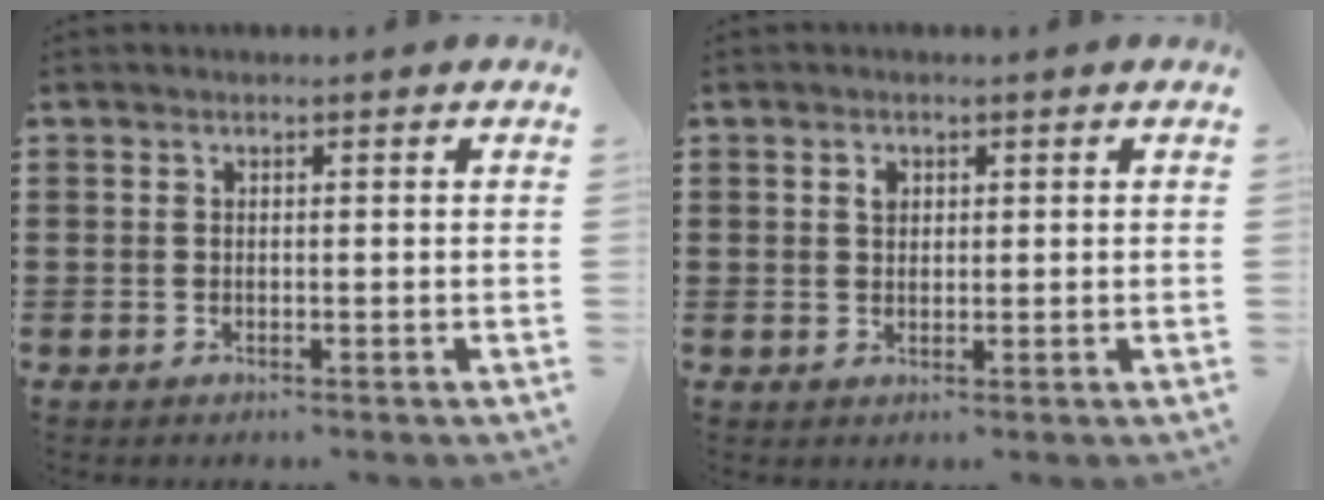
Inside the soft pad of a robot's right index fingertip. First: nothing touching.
{"total": 1.5, "force": [0.7, 1.1, 0.9], "torque": [-0.020, 0.006, 0.012]}